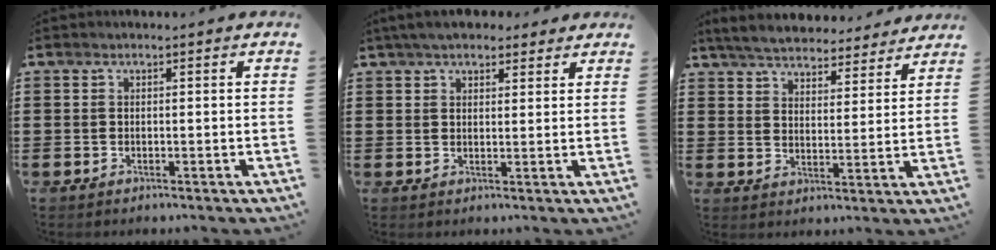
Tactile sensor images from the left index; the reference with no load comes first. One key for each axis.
{"total": 4.4, "fx": 3.7, "fy": 1.6, "fz": 1.7, "tx": -0.044, "ty": 0.003, "tz": 0.070}
{"total": 5.7, "fx": 5.6, "fy": 0.5, "fz": 0.9, "tx": -0.044, "ty": -0.031, "tz": 0.099}